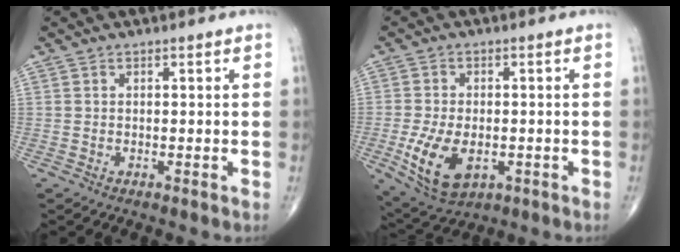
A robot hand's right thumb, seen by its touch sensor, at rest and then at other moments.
{"total": 10.9, "force": [-3.0, 6.3, 8.3], "torque": [-0.152, -0.004, -0.038]}